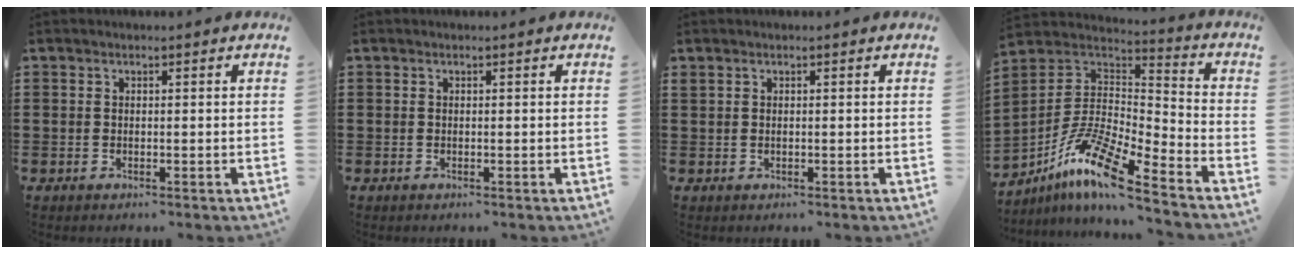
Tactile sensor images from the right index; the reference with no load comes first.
{"total": 0.0}
{"total": 0.5, "force": [0.4, 0.3, 0.2], "torque": [-0.006, 0.002, 0.007]}
{"total": 12.5, "force": [-8.8, 2.1, 8.6], "torque": [-0.183, 0.005, -0.177]}